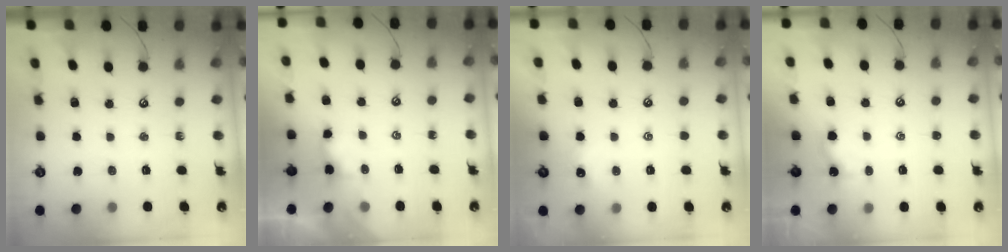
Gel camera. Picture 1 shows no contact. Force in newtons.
{"total": 1.7, "press": 1.6, "slide": 0.5}
{"total": 0.0}
{"total": 1.6, "press": 1.6, "slide": 0.4}